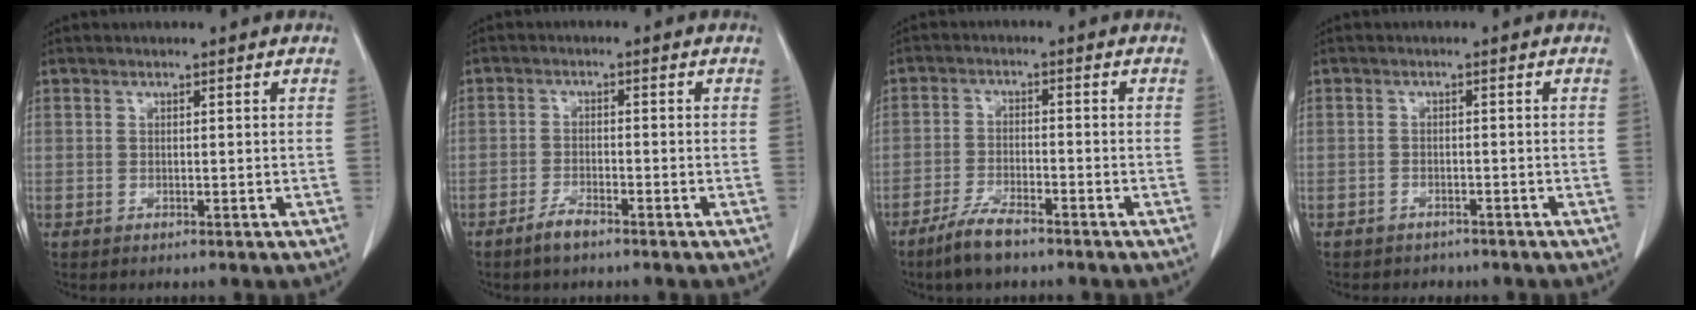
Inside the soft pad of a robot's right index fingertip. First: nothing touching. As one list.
[{"total": 2.9, "force": [-2.3, 0.5, 1.6], "torque": [-0.036, -0.001, -0.045]}, {"total": 5.5, "force": [-4.4, 1.0, 3.3], "torque": [-0.070, -0.008, -0.083]}, {"total": 3.5, "force": [-2.9, 1.8, 0.4], "torque": [-0.017, 0.004, -0.035]}]